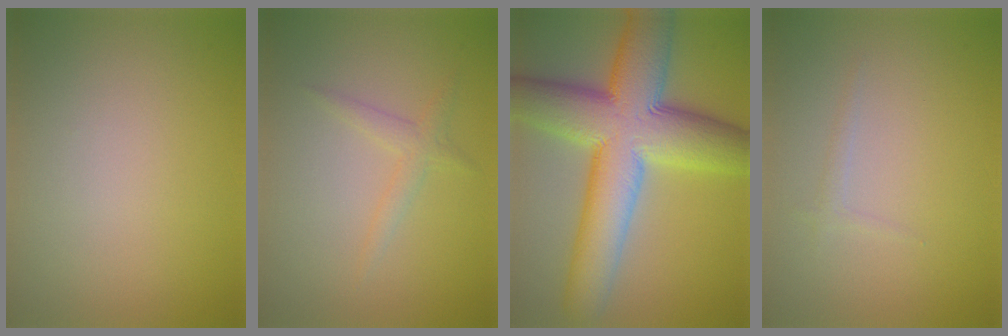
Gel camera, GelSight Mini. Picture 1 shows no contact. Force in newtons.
{"total": 1.6, "press": 1.6, "slide": 0.1}
{"total": 13.4, "press": 13.4, "slide": 0.5}
{"total": 0.8, "press": 0.8, "slide": 0.1}